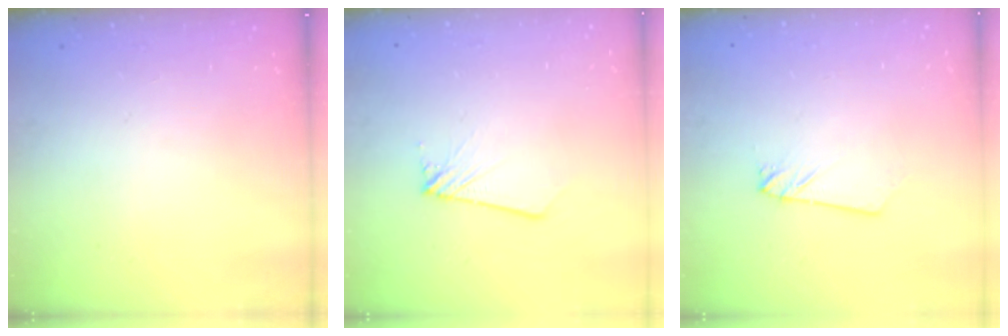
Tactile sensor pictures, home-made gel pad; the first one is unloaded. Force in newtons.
{"total": 1.6, "press": 1.6, "slide": 0.1}
{"total": 1.6, "press": 1.6, "slide": 0.0}